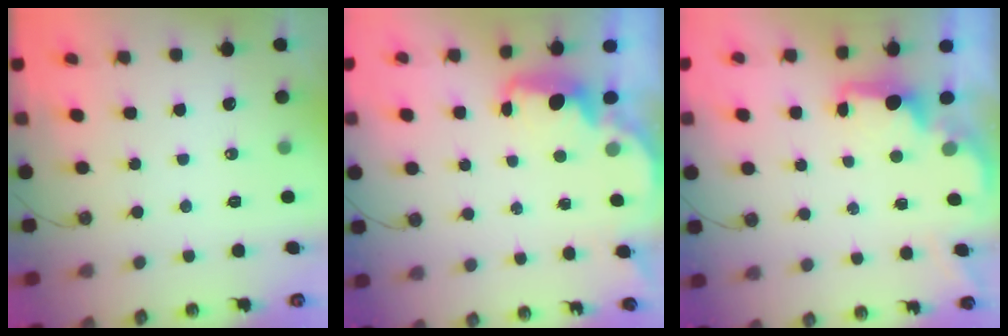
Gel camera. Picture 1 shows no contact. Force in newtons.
{"total": 2.2, "press": 2.1, "slide": 0.8}
{"total": 1.9, "press": 1.7, "slide": 0.8}